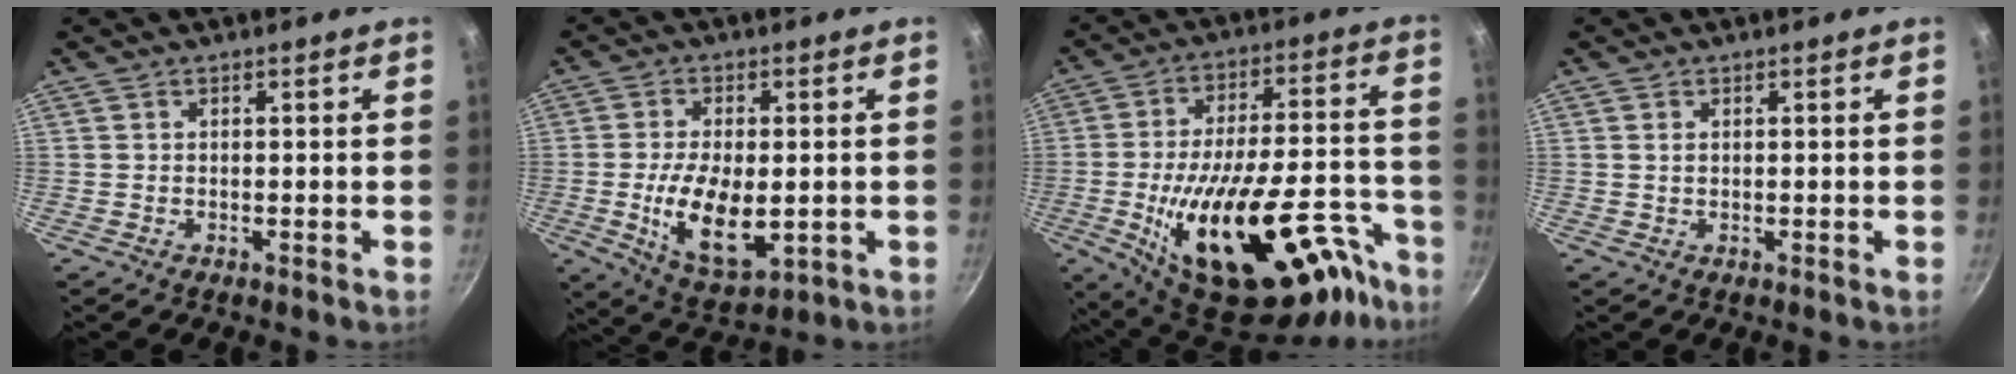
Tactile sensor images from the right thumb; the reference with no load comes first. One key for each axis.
{"total": 12.9, "fx": -1.6, "fy": 6.7, "fz": 10.9, "tx": -0.189, "ty": -0.006, "tz": -0.016}
{"total": 31.1, "fx": -15.9, "fy": 13.4, "fz": 23.1, "tx": -0.299, "ty": 0.076, "tz": -0.229}
{"total": 1.0, "fx": 0.3, "fy": 0.7, "fz": 0.7, "tx": -0.012, "ty": 0.003, "tz": 0.005}